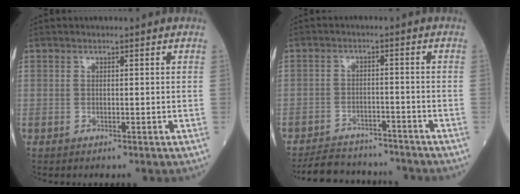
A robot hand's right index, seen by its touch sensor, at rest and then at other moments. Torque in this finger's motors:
{"motor_torque": [-0.31, -0.41, -0.57, -0.07]}